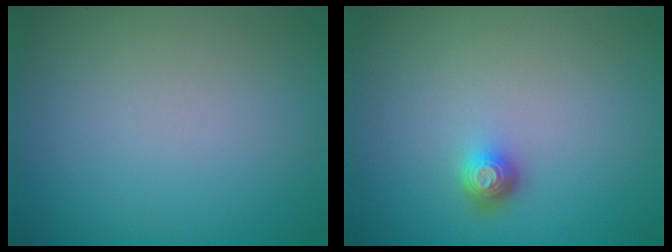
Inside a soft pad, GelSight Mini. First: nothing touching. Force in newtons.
{"total": 1.7, "press": 1.3, "slide": 1.1}